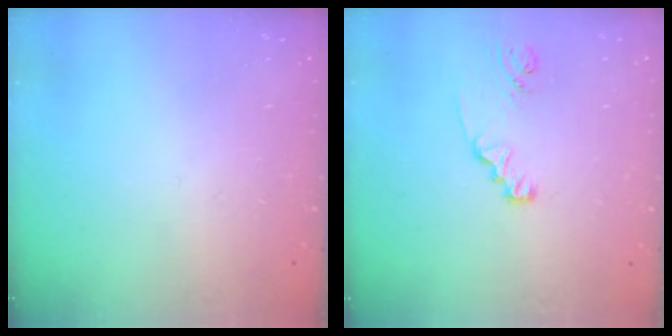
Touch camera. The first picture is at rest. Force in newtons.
{"total": 2.1, "press": 2.1, "slide": 0.2}